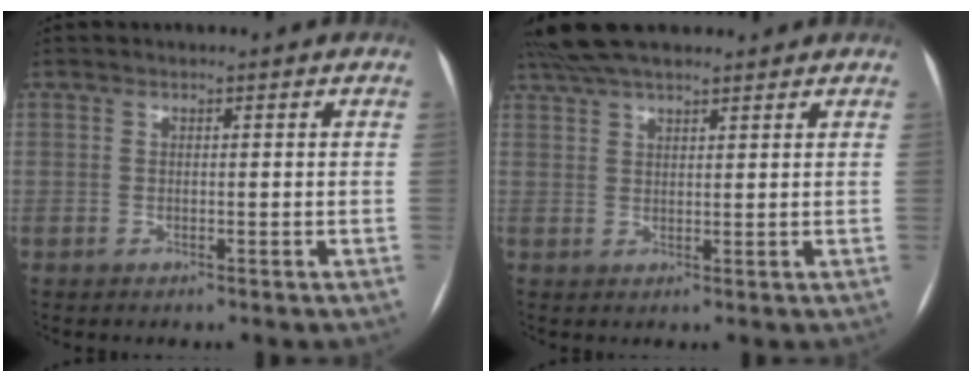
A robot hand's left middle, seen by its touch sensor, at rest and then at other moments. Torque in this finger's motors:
{"motor_torque": [0.91, -0.86, 0.55, 0.04]}